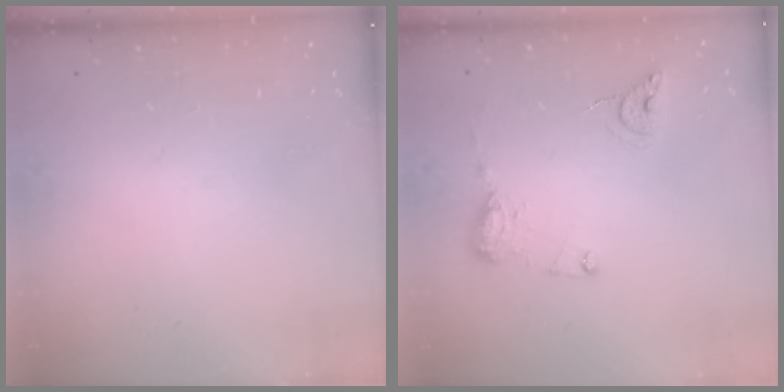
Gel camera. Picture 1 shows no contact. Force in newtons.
{"total": 10.4, "press": 10.3, "slide": 0.9}